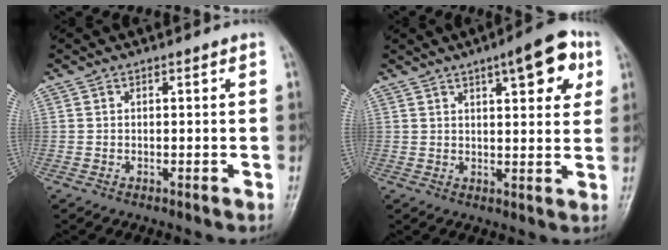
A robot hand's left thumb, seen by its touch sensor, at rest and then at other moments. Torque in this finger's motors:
{"motor_torque": [-0.33, 0.43, 0.05, 0.00, 0.11]}